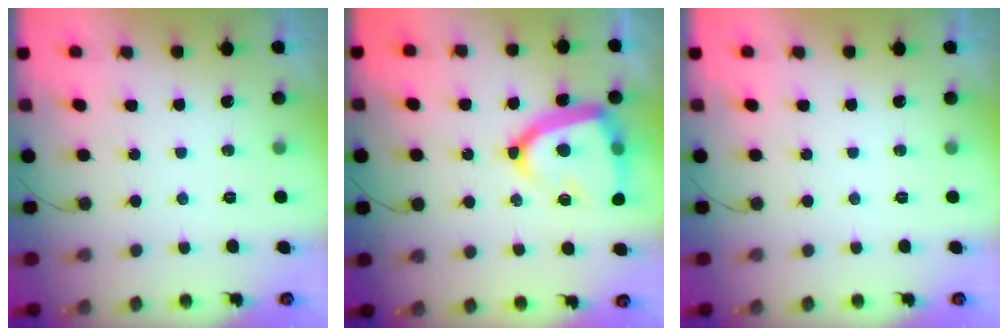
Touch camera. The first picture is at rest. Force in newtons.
{"total": 18.2, "press": 18.1, "slide": 1.7}
{"total": 0.0}